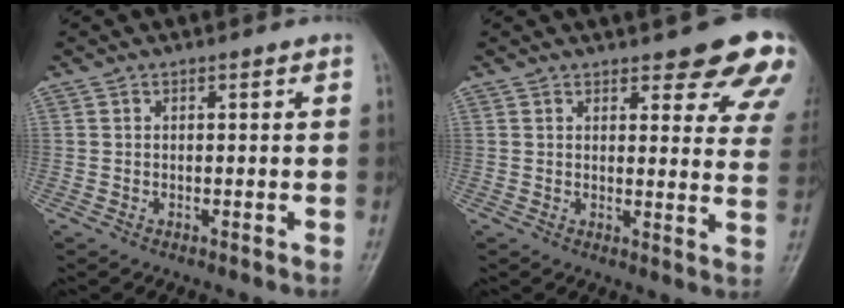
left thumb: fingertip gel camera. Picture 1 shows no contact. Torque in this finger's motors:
{"motor_torque": [1.16, -0.12, 1.48, -1.29, 0.07]}